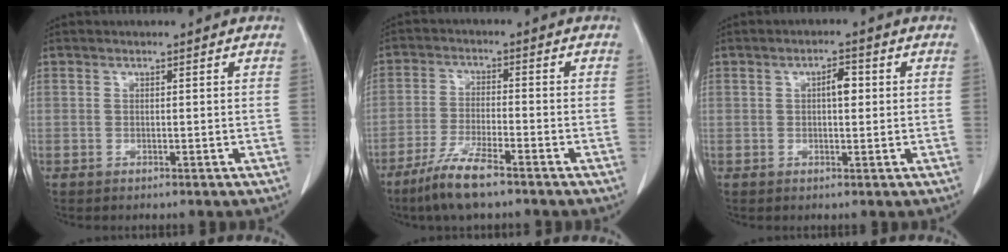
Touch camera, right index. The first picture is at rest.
{"total": 7.6, "force": [-5.5, 0.7, 5.2], "torque": [-0.109, -0.018, -0.105]}
{"total": 2.8, "force": [0.5, 1.0, 2.6], "torque": [-0.041, 0.004, 0.005]}